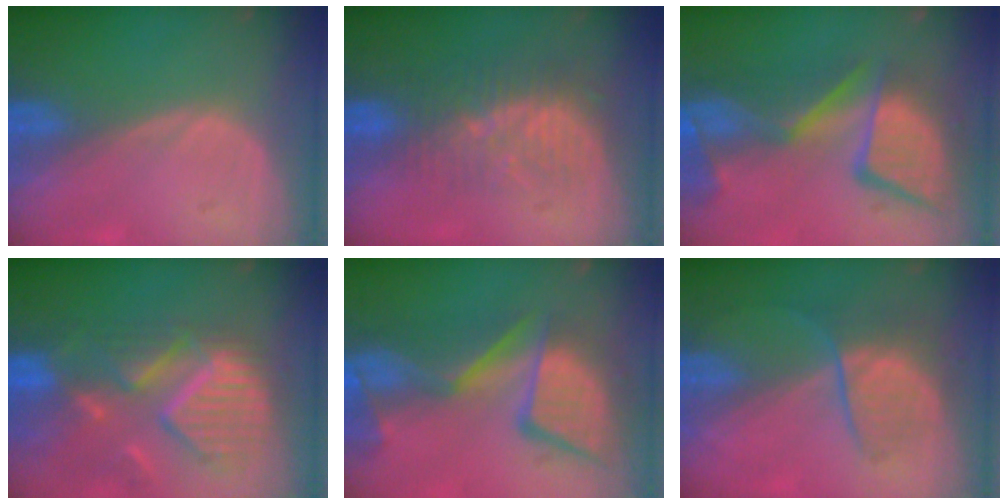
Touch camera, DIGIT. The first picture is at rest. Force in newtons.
{"total": 8.5, "press": 7.4, "slide": 4.1}
{"total": 13.2, "press": 11.2, "slide": 7.0}
{"total": 11.8, "press": 10.4, "slide": 5.7}
{"total": 13.4, "press": 11.3, "slide": 7.3}
{"total": 6.6, "press": 6.2, "slide": 2.3}